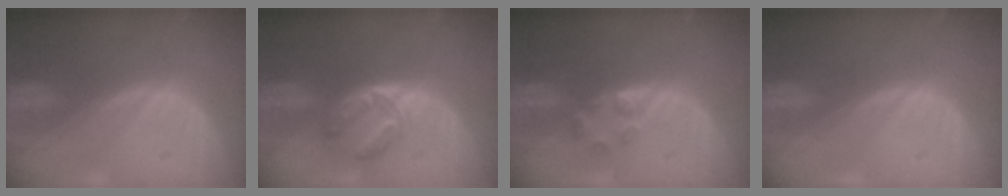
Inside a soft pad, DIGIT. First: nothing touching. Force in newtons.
{"total": 5.4, "press": 5.2, "slide": 1.4}
{"total": 2.6, "press": 2.6, "slide": 0.2}
{"total": 0.0}